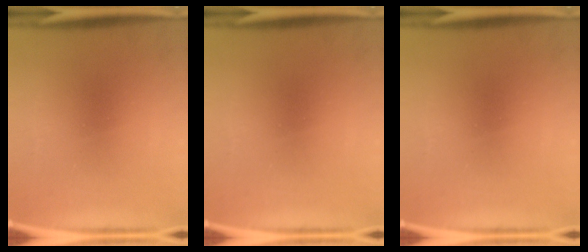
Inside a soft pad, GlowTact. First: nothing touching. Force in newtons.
{"total": 0.0}
{"total": 0.0}